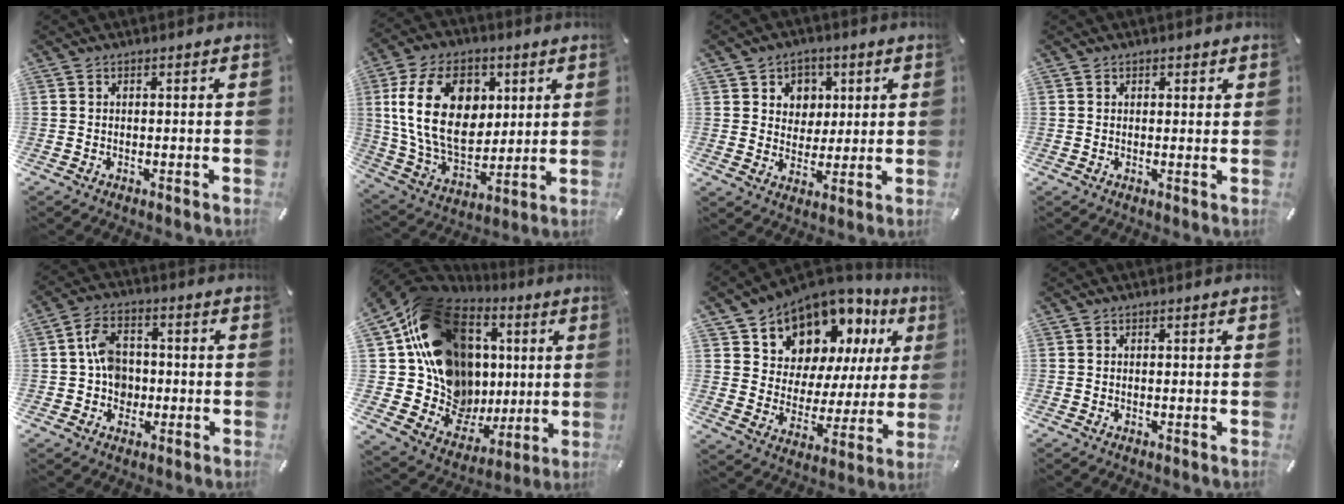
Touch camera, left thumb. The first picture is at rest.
{"total": 19.4, "force": [4.6, 13.5, 13.1], "torque": [-0.259, 0.002, 0.082]}
{"total": 6.8, "force": [2.1, 6.5, 0.7], "torque": [-0.010, -0.011, 0.034]}
{"total": 1.0, "force": [0.6, 0.7, 0.1], "torque": [0.005, -0.002, 0.010]}
{"total": 7.5, "force": [-0.3, 6.2, 4.1], "torque": [-0.072, 0.012, -0.004]}
{"total": 21.3, "force": [6.2, 16.9, 11.5], "torque": [-0.208, -0.050, 0.143]}
{"total": 11.8, "force": [9.5, 6.8, 1.7], "torque": [-0.045, -0.098, 0.169]}
{"total": 0.0}